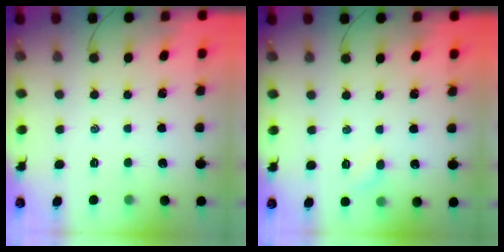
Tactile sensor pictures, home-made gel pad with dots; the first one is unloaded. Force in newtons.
{"total": 4.8, "press": 4.6, "slide": 1.3}